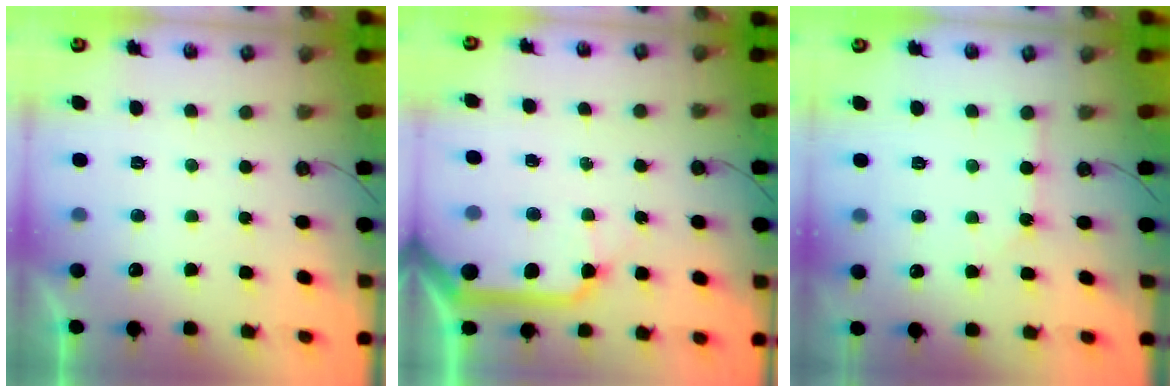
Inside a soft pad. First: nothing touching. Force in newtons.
{"total": 13.9, "press": 13.8, "slide": 1.9}
{"total": 1.3, "press": 1.2, "slide": 0.2}